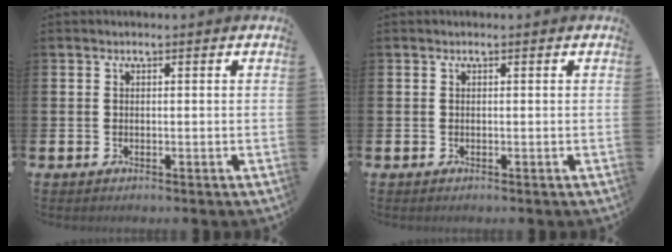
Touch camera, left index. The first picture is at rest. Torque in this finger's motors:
{"motor_torque": [0.00, 0.00, 0.00, 0.01]}